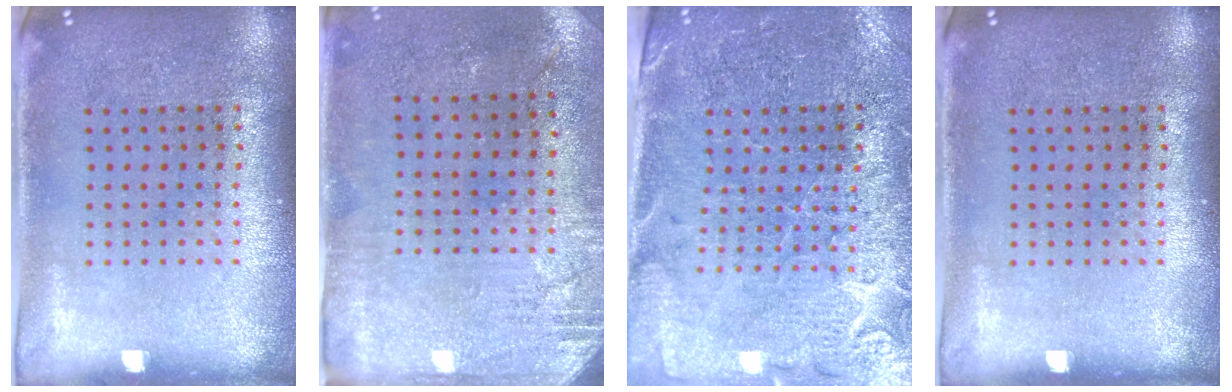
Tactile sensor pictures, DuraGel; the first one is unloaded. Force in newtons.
{"total": 2.8, "press": 2.3, "slide": 1.6}
{"total": 3.3, "press": 3.1, "slide": 1.0}
{"total": 0.0}